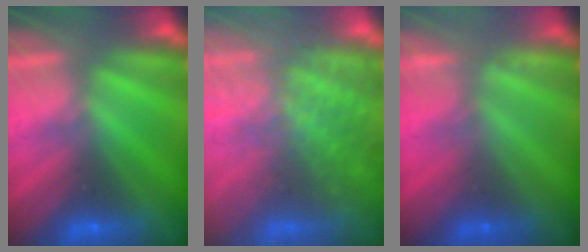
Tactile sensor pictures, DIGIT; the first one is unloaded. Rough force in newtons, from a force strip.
{"total": 7.5}
{"total": 2.3}